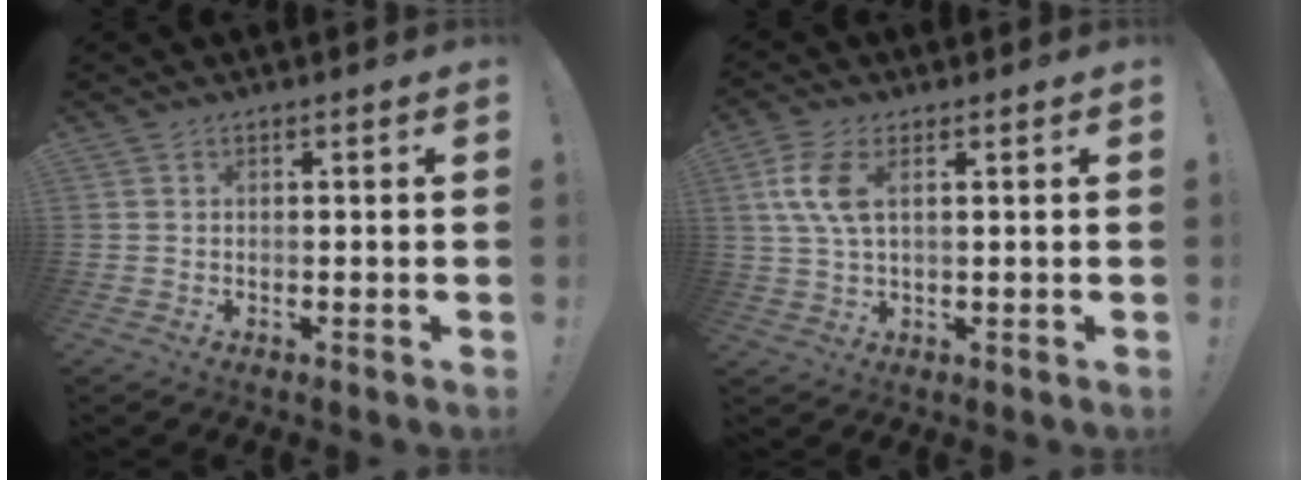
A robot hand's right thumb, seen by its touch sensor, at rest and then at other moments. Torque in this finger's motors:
{"motor_torque": [0.39, -0.10, 0.47, -0.58, 0.14]}